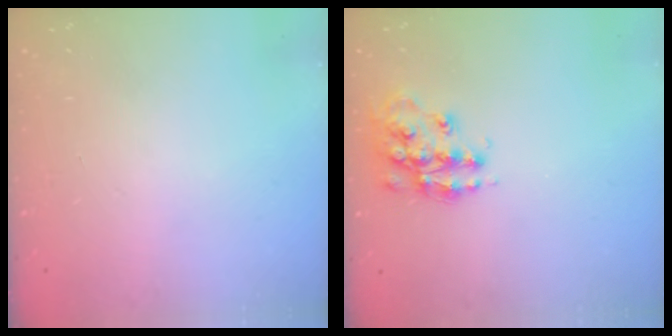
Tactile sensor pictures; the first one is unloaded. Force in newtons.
{"total": 13.7, "press": 13.7, "slide": 0.9}